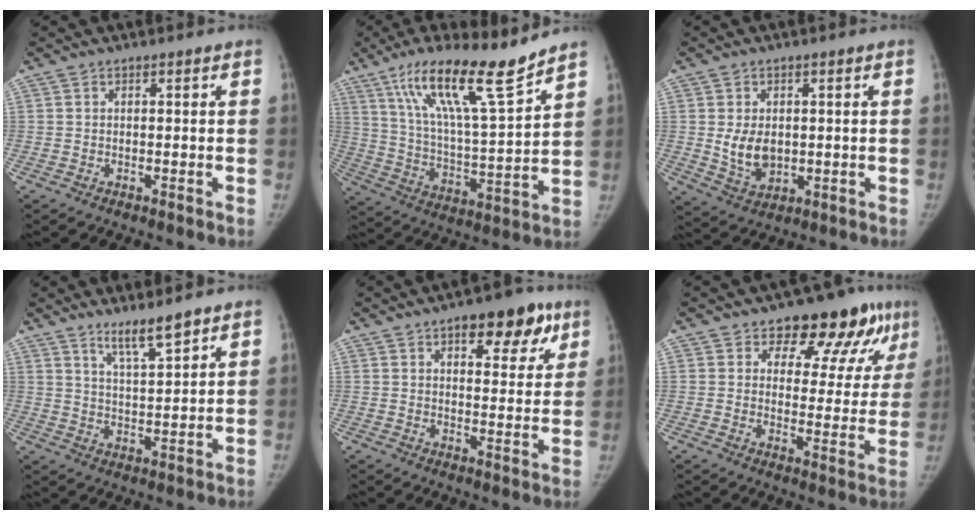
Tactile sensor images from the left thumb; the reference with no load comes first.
{"total": 18.1, "force": [12.7, 2.2, 12.7], "torque": [-0.202, -0.068, 0.225]}
{"total": 6.5, "force": [0.2, 4.6, 4.6], "torque": [-0.063, -0.012, 0.017]}
{"total": 6.2, "force": [4.9, 0.5, 3.8], "torque": [-0.062, -0.041, 0.089]}
{"total": 11.6, "force": [6.3, 5.6, 7.9], "torque": [-0.054, -0.021, 0.080]}
{"total": 14.5, "force": [9.2, 7.6, 8.1], "torque": [-0.041, -0.043, 0.110]}